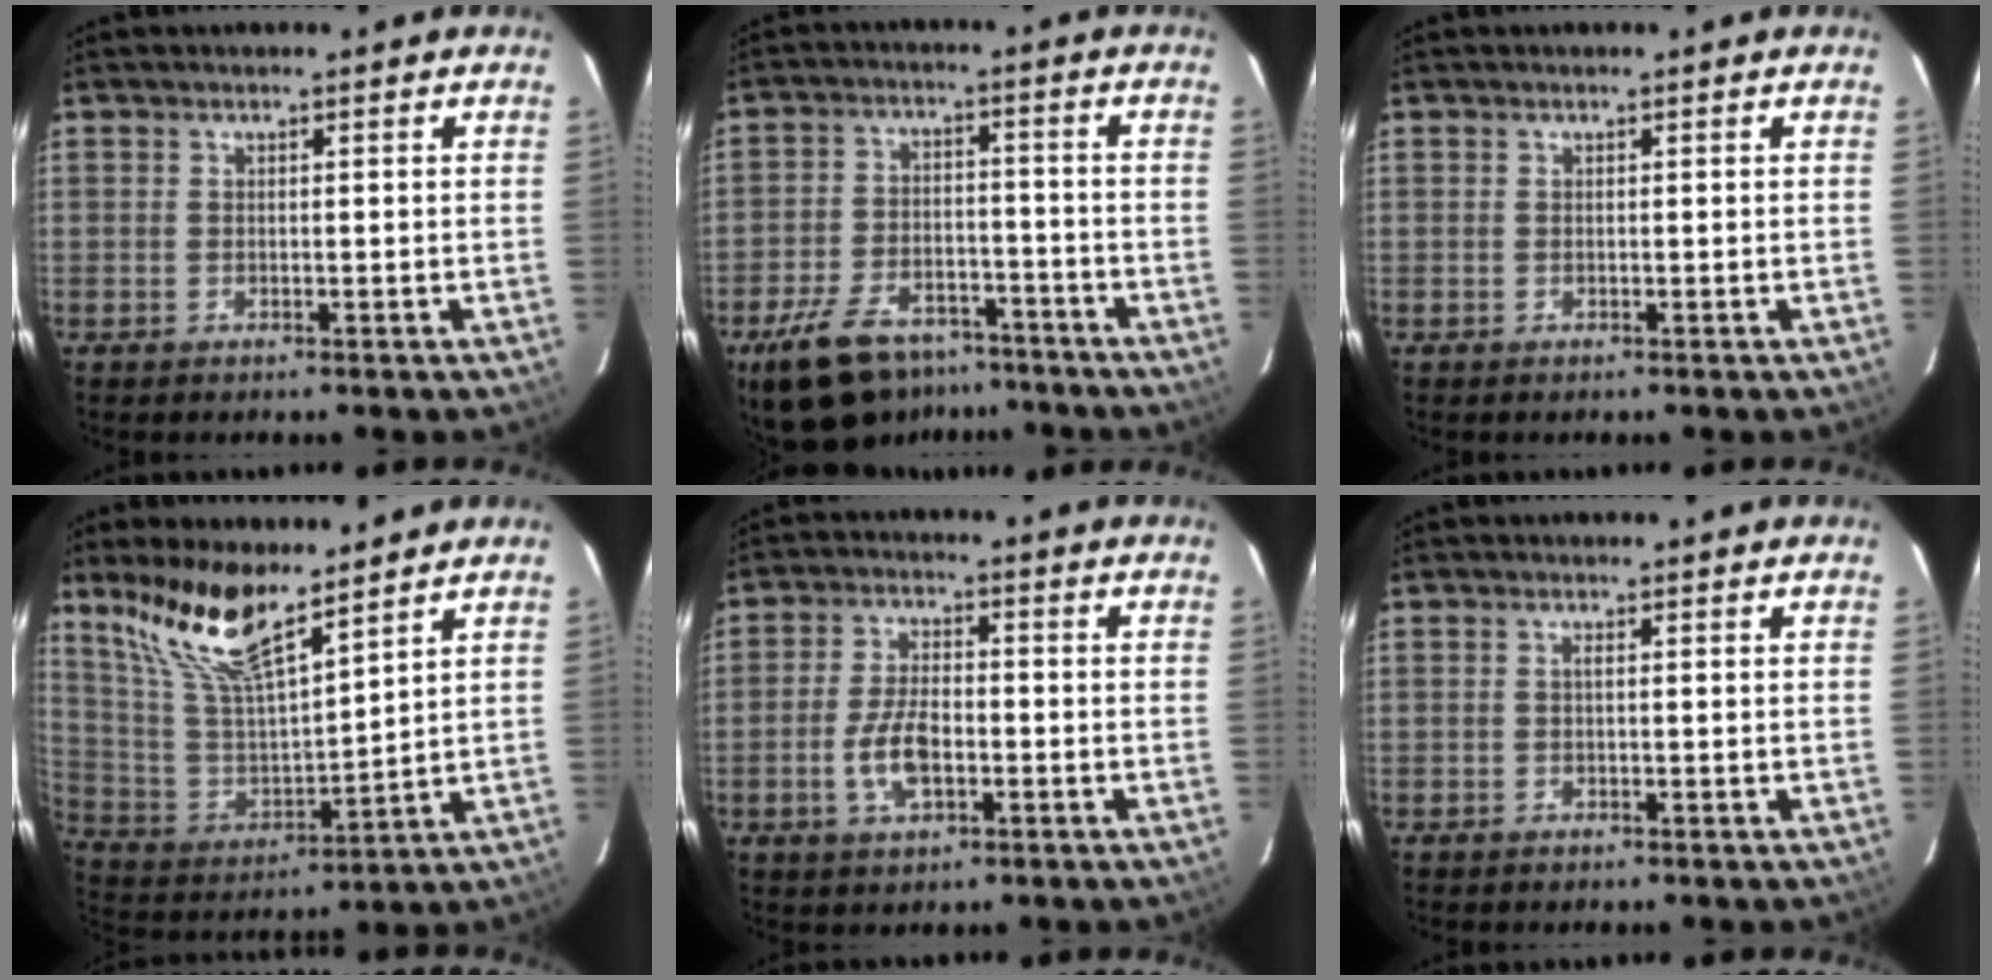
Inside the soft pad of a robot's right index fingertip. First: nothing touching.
{"total": 16.1, "force": [-11.7, 7.9, 7.6], "torque": [-0.172, -0.001, -0.184]}
{"total": 0.0}
{"total": 14.2, "force": [10.6, 2.6, 9.1], "torque": [-0.177, 0.004, 0.219]}
{"total": 7.4, "force": [-2.4, 3.6, 6.0], "torque": [-0.126, 0.001, -0.043]}
{"total": 0.5, "force": [0.0, -0.1, 0.5], "torque": [-0.008, 0.003, -0.002]}